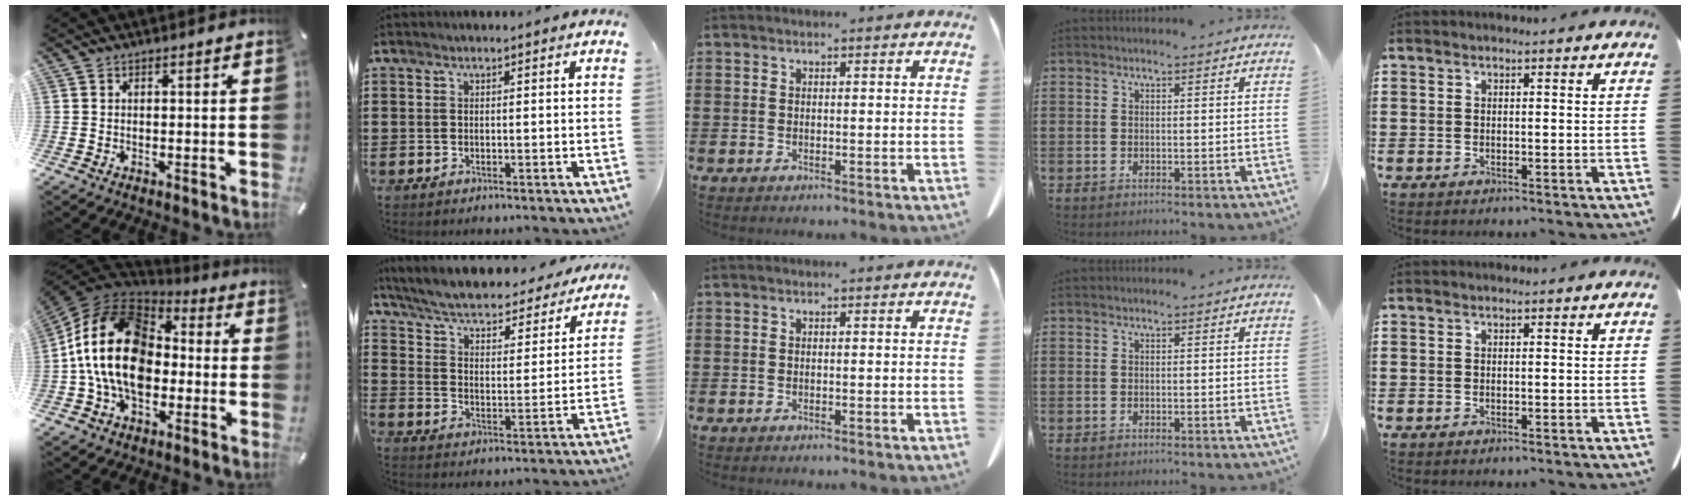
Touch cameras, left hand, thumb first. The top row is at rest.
{"thumb": {"total": 21.0, "force": [-1.9, 15.3, 14.3], "torque": [-0.292, 0.023, -0.035]}, "index": {"total": 4.9, "force": [4.3, 0.5, 2.2], "torque": [-0.064, -0.037, 0.067]}}